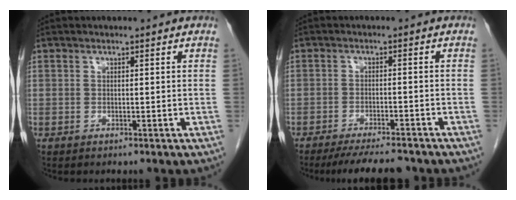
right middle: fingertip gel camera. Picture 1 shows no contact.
{"total": 8.7, "force": [-7.7, 1.3, 3.8], "torque": [-0.050, -0.012, -0.114]}